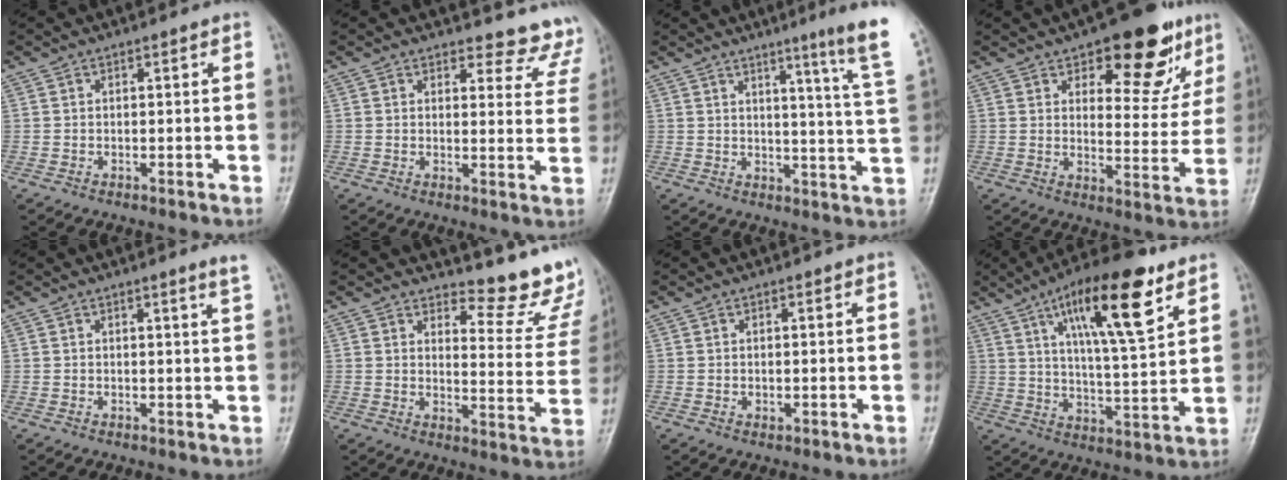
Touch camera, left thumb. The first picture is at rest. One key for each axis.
{"total": 9.2, "fx": 8.6, "fy": 3.1, "fz": -0.1, "tx": 0.050, "ty": -0.072, "tz": 0.068}
{"total": 13.0, "fx": 8.5, "fy": -0.8, "fz": 9.8, "tx": -0.124, "ty": -0.059, "tz": 0.095}
{"total": 15.4, "fx": 9.1, "fy": 7.2, "fz": 10.1, "tx": -0.070, "ty": -0.042, "tz": 0.124}
{"total": 2.1, "fx": 1.3, "fy": -0.6, "fz": 1.4, "tx": -0.022, "ty": -0.012, "tz": 0.021}
{"total": 13.8, "fx": 12.0, "fy": 4.1, "fz": 5.4, "tx": -0.025, "ty": -0.124, "tz": 0.131}
{"total": 0.8, "fx": 0.1, "fy": 0.7, "fz": 0.4, "tx": -0.006, "ty": -0.001, "tz": 0.002}
{"total": 18.0, "fx": 9.3, "fy": 5.0, "fz": 14.6, "tx": -0.215, "ty": -0.036, "tz": 0.152}